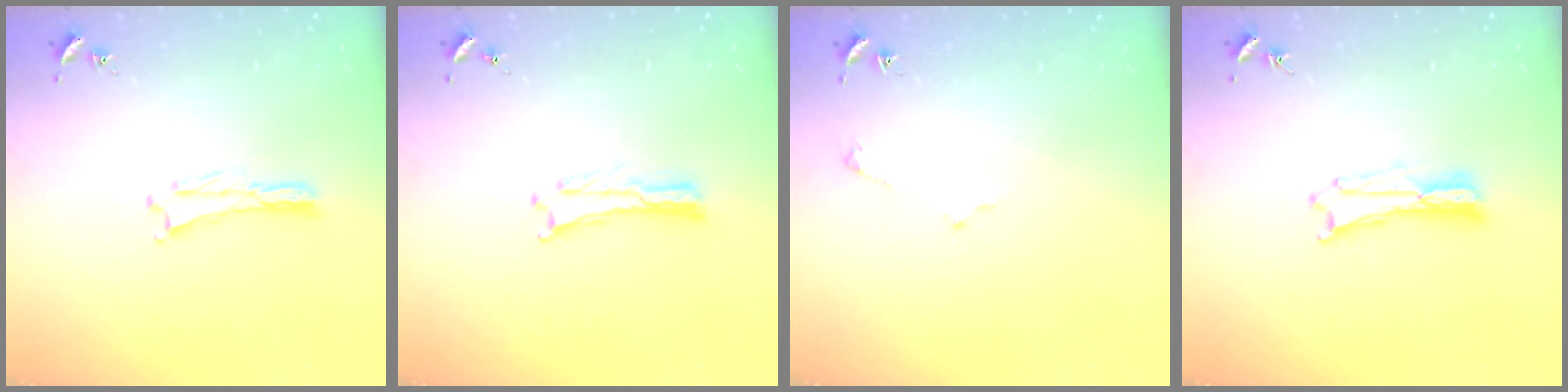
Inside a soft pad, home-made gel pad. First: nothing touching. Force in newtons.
{"total": 0.0}
{"total": 1.6, "press": 1.6, "slide": 0.2}
{"total": 1.2, "press": 1.2, "slide": 0.2}